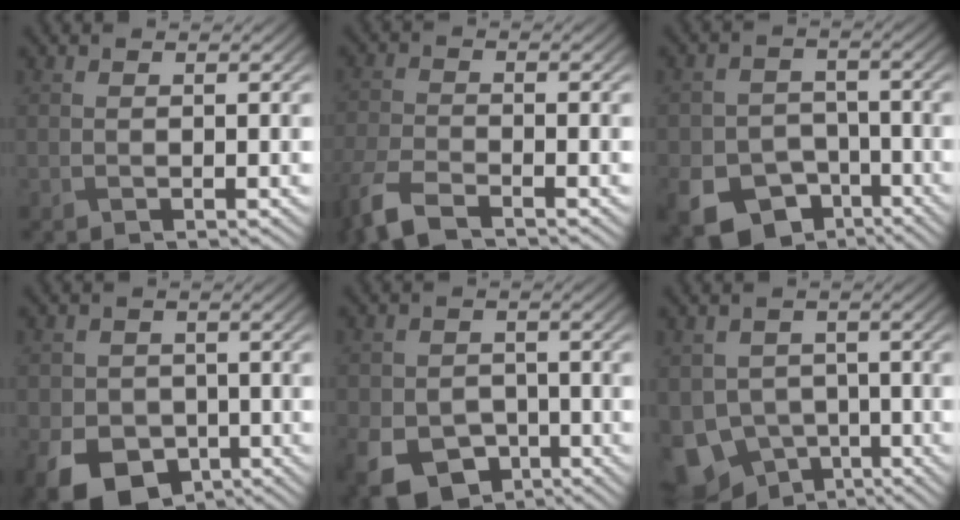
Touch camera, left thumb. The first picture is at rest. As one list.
[{"total": 5.4, "force": [-4.2, 1.6, 3.0], "torque": [-0.071, -0.013, -0.094]}, {"total": 11.8, "force": [-7.0, 8.5, 4.3], "torque": [-0.096, -0.046, -0.113]}, {"total": 8.6, "force": [-3.8, 6.6, 4.0], "torque": [-0.081, -0.033, -0.067]}, {"total": 8.8, "force": [-4.2, 6.5, 4.2], "torque": [-0.090, -0.033, -0.075]}, {"total": 9.0, "force": [-4.2, 7.0, 3.7], "torque": [-0.092, -0.030, -0.083]}]